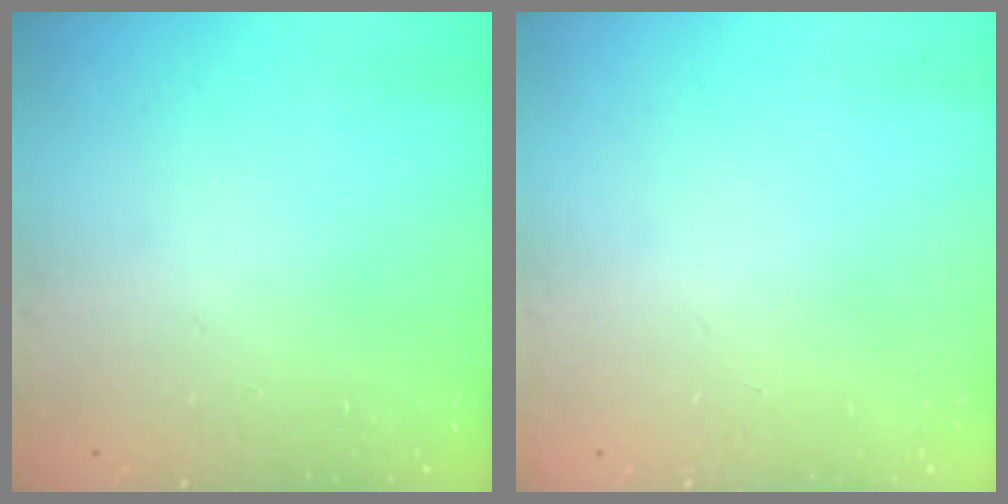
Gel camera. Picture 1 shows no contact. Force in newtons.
{"total": 0.0}